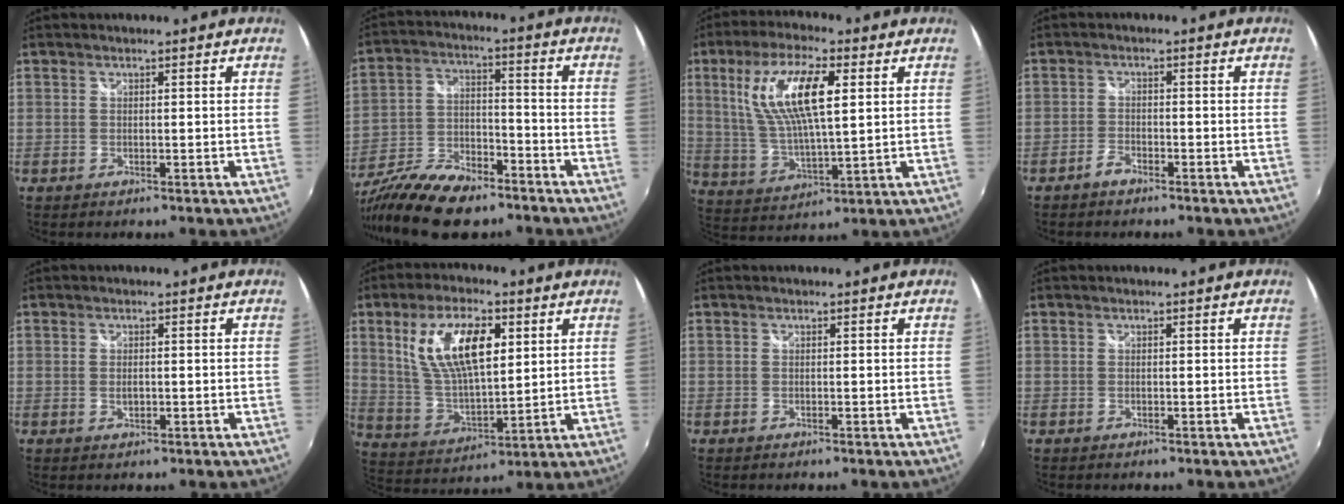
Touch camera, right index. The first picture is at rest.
{"total": 17.2, "force": [-13.0, 6.4, 9.3], "torque": [-0.201, -0.021, -0.233]}
{"total": 15.0, "force": [4.7, 4.8, 13.4], "torque": [-0.258, 0.008, 0.097]}
{"total": 2.3, "force": [-1.9, 0.8, 0.9], "torque": [-0.028, 0.004, -0.038]}
{"total": 1.4, "force": [-0.2, 0.9, 1.1], "torque": [-0.018, 0.000, -0.004]}
{"total": 15.2, "force": [5.5, 6.5, 12.6], "torque": [-0.240, 0.008, 0.114]}
{"total": 0.0}
{"total": 0.0}